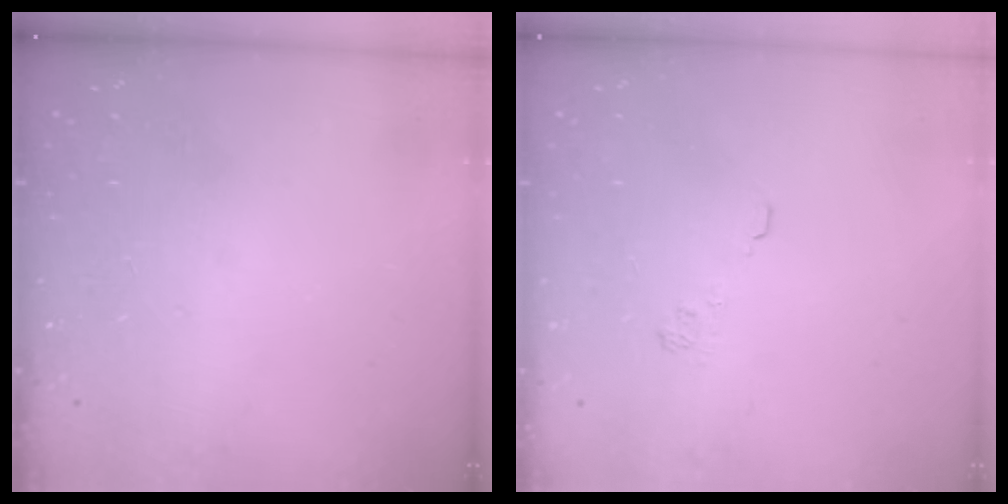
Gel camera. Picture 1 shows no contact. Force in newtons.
{"total": 2.2, "press": 1.8, "slide": 1.3}